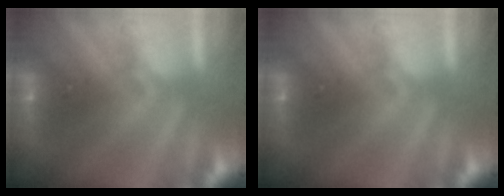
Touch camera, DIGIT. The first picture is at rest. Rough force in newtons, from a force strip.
{"total": 0.0}